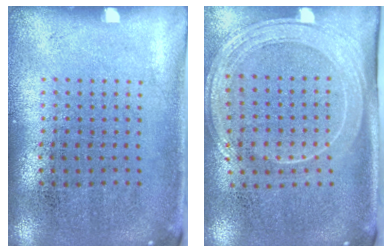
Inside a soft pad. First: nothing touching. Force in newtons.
{"total": 2.0, "press": 1.7, "slide": 1.1}